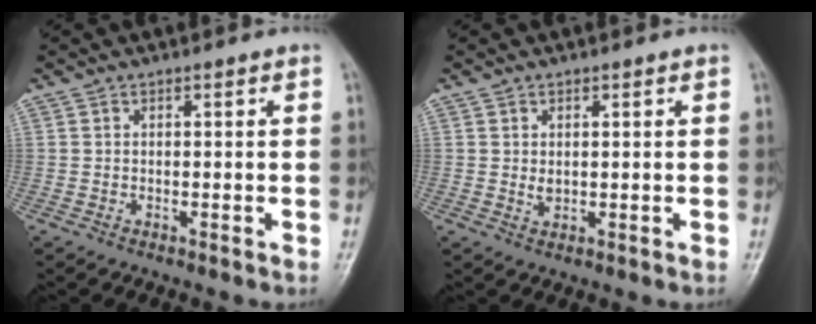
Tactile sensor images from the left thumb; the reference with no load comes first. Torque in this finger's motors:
{"motor_torque": [0.39, 0.13, 0.51, 0.10, 0.00]}